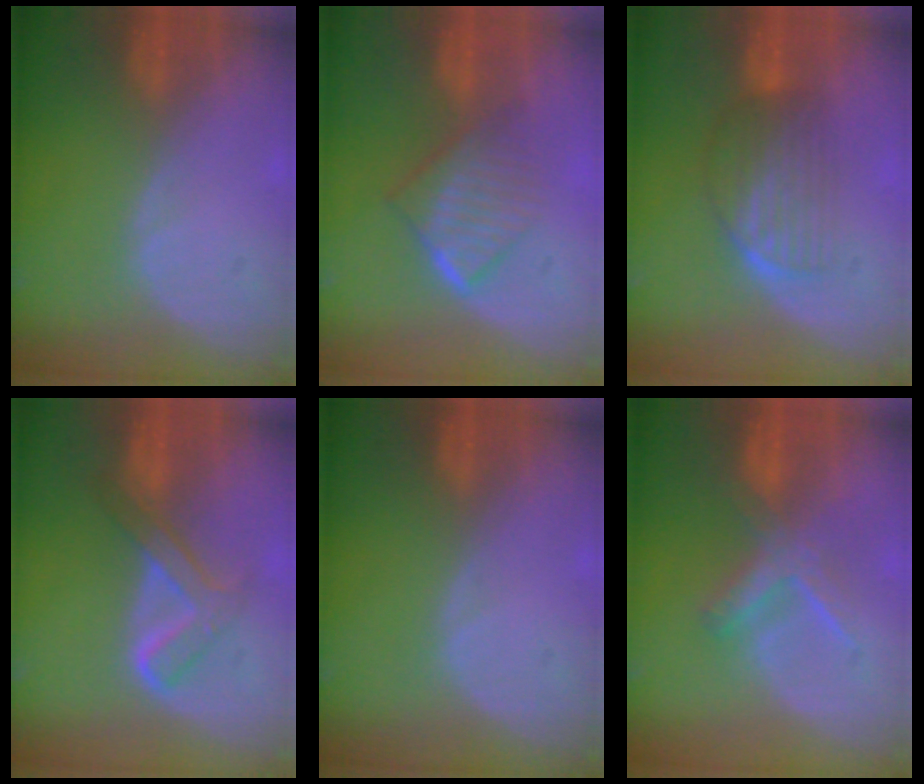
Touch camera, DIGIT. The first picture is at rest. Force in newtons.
{"total": 6.5, "press": 5.8, "slide": 3.0}
{"total": 6.9, "press": 5.8, "slide": 3.7}
{"total": 5.4, "press": 5.4, "slide": 0.1}
{"total": 0.0}
{"total": 5.5, "press": 5.5, "slide": 0.7}